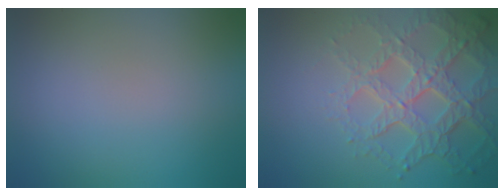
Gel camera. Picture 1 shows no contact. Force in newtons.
{"total": 6.8, "press": 5.0, "slide": 4.7}